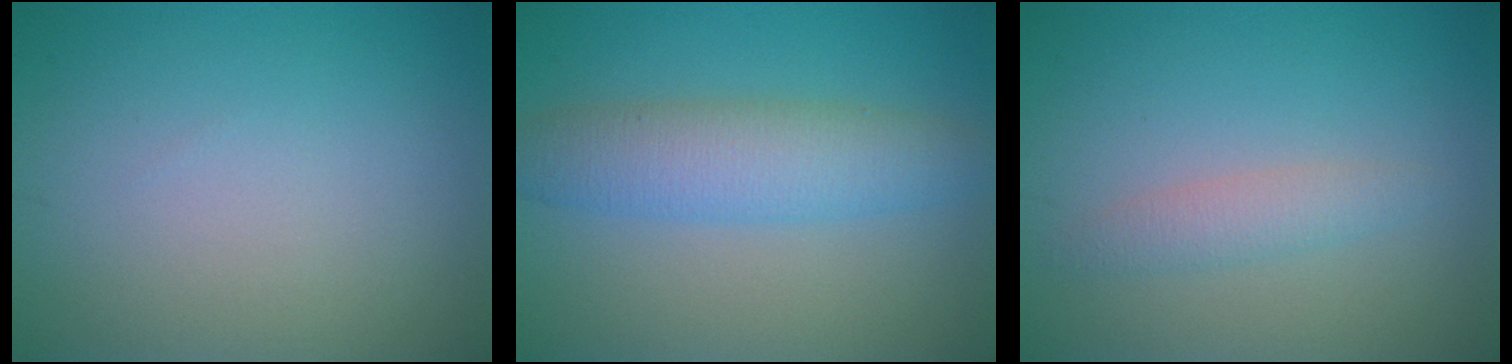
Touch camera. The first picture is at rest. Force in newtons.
{"total": 5.1, "press": 5.1, "slide": 0.0}
{"total": 1.9, "press": 1.9, "slide": 0.0}